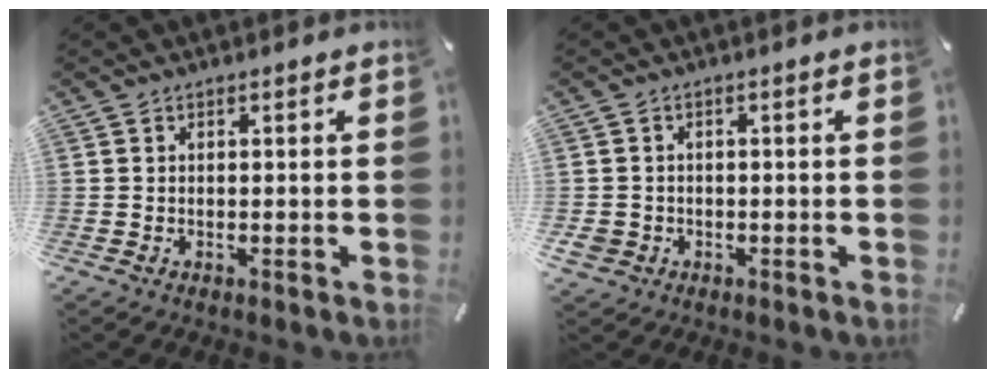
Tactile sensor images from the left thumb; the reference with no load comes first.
{"total": 2.8, "force": [-0.9, 2.5, 0.7], "torque": [-0.017, -0.001, -0.020]}